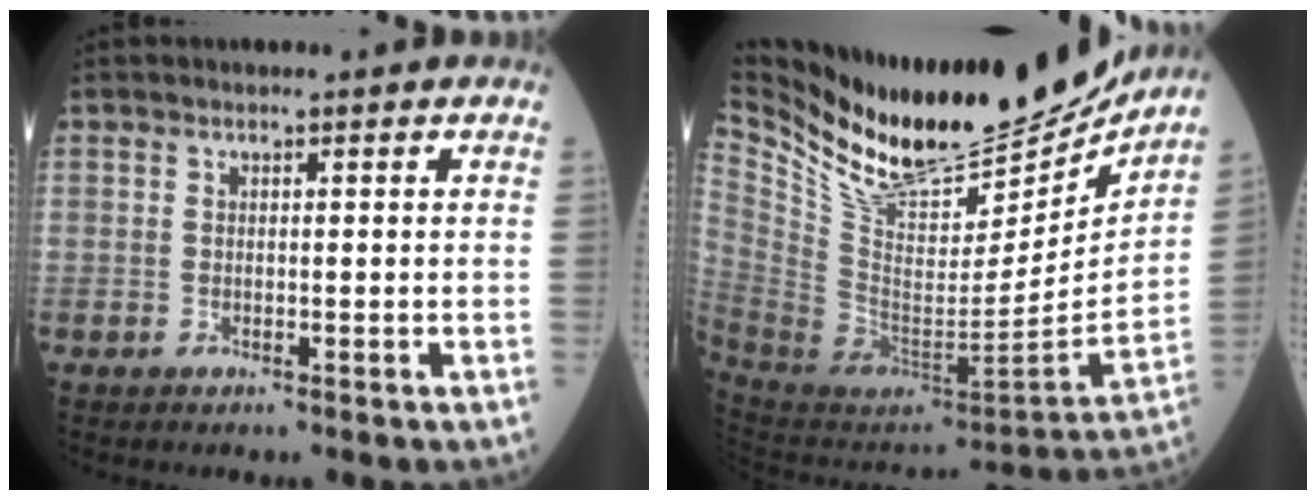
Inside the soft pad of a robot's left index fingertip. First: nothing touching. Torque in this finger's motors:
{"motor_torque": [0.12, -0.55, 0.17, 0.04]}